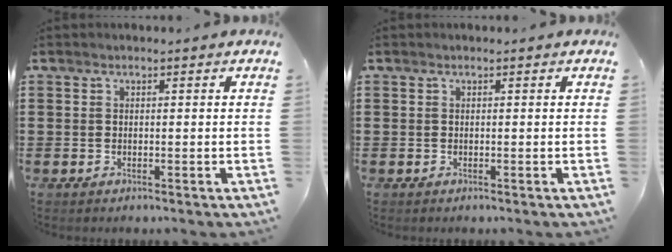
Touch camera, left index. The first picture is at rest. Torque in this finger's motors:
{"motor_torque": [-0.01, -0.01, 0.00, 0.00]}